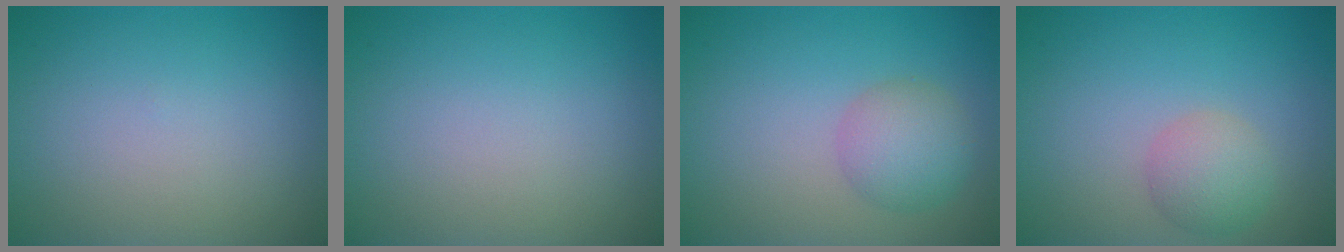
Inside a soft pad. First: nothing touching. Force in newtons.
{"total": 0.0}
{"total": 3.4, "press": 3.4, "slide": 0.1}
{"total": 2.7, "press": 2.7, "slide": 0.2}